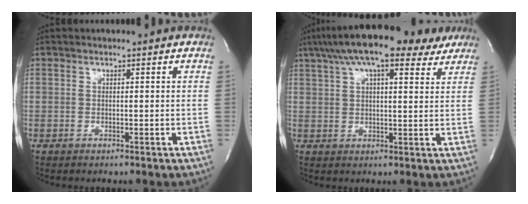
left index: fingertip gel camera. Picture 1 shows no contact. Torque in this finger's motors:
{"motor_torque": [0.59, -0.61, 0.49, 0.19]}